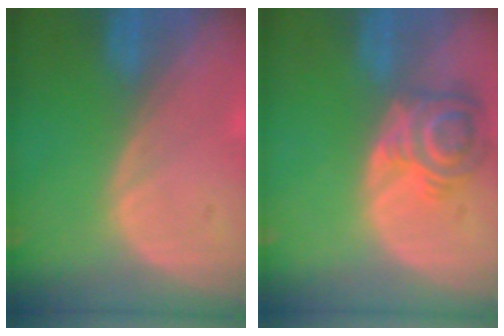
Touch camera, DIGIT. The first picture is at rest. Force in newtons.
{"total": 5.8, "press": 5.8, "slide": 0.3}